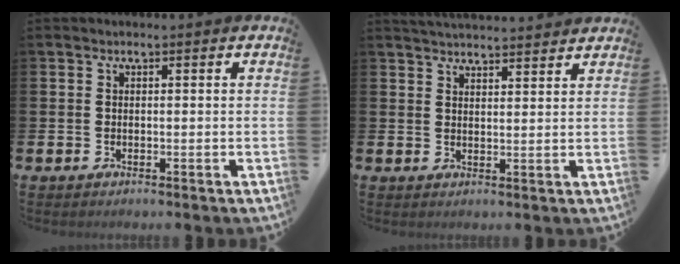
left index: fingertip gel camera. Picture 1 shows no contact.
{"total": 3.5, "force": [3.5, 0.1, 0.1], "torque": [-0.012, -0.018, 0.066]}